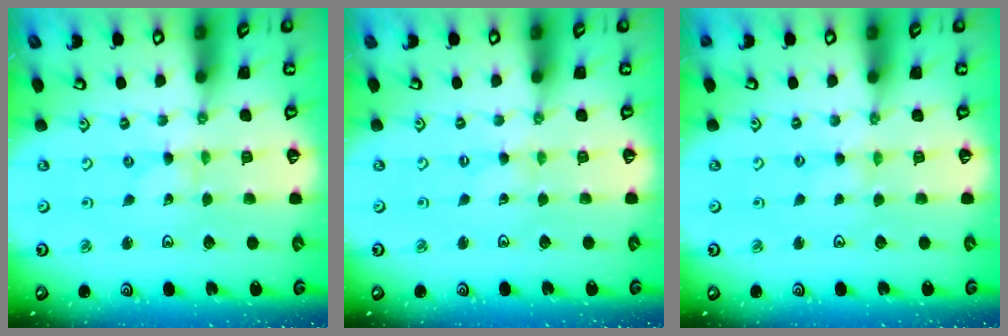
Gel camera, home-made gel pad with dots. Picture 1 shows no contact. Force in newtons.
{"total": 0.0}
{"total": 2.6, "press": 2.5, "slide": 0.4}